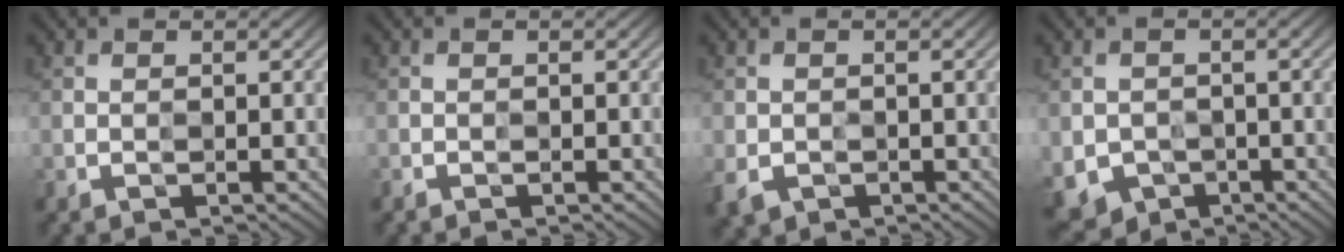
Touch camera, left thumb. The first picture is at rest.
{"total": 0.7, "force": [-0.6, 0.0, 0.3], "torque": [-0.003, -0.003, -0.011]}
{"total": 2.4, "force": [-0.7, 2.1, 0.8], "torque": [-0.026, -0.013, -0.015]}
{"total": 3.7, "force": [-1.5, 3.2, 0.9], "torque": [-0.033, -0.017, -0.025]}